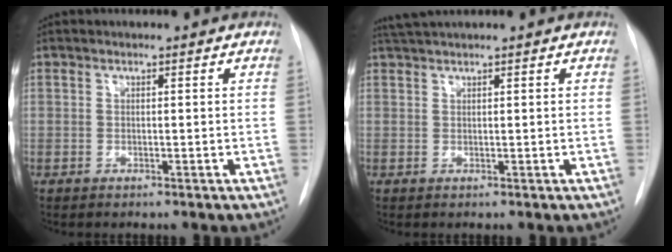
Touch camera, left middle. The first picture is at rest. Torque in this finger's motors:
{"motor_torque": [0.08, -0.08, -0.02, 0.00]}